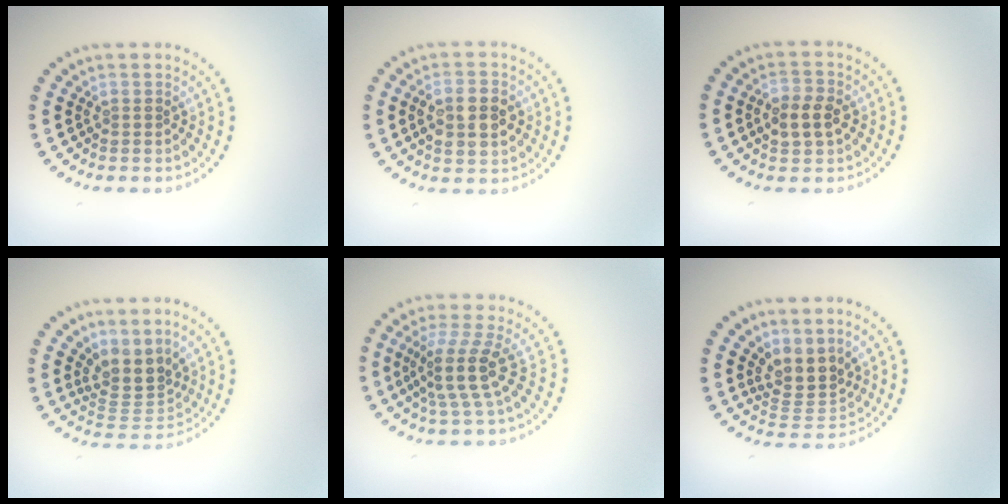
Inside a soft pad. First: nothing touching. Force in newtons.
{"total": 4.2, "press": 4.2, "slide": 0.4}
{"total": 3.0, "press": 3.0, "slide": 0.2}
{"total": 3.6, "press": 2.7, "slide": 2.4}
{"total": 3.8, "press": 2.8, "slide": 2.6}
{"total": 3.2, "press": 2.4, "slide": 2.1}